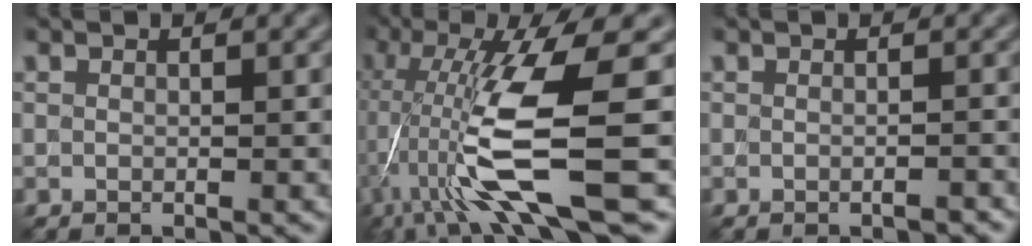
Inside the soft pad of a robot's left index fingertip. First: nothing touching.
{"total": 11.1, "force": [-2.6, 1.9, 10.7], "torque": [-0.193, -0.004, -0.044]}
{"total": 1.1, "force": [-0.5, 0.4, 0.9], "torque": [-0.008, -0.001, -0.013]}